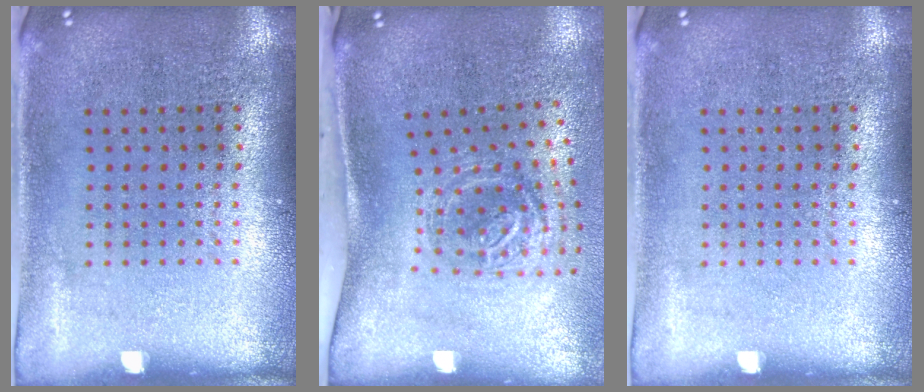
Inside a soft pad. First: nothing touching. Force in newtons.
{"total": 1.8, "press": 1.2, "slide": 1.3}
{"total": 0.0}